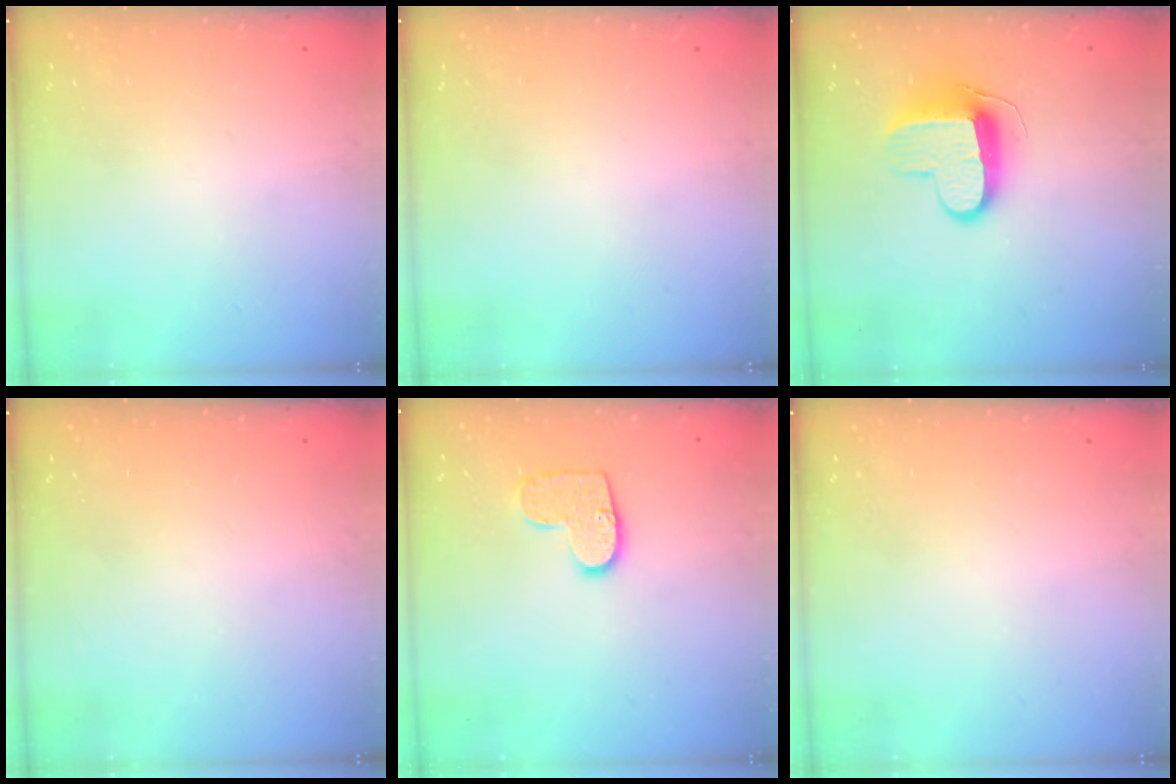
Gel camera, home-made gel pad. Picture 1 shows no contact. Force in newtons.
{"total": 0.0}
{"total": 9.4, "press": 9.3, "slide": 1.3}
{"total": 0.0}
{"total": 9.8, "press": 9.8, "slide": 0.4}
{"total": 0.0}